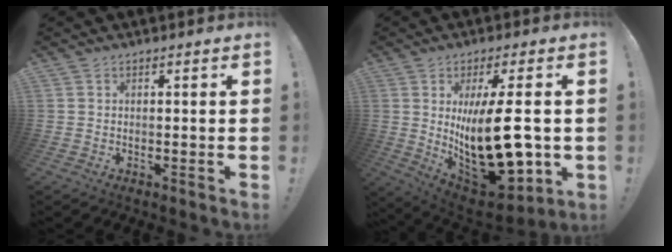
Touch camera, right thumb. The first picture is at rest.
{"total": 22.6, "force": [0.7, 9.0, 20.7], "torque": [-0.354, -0.024, 0.019]}